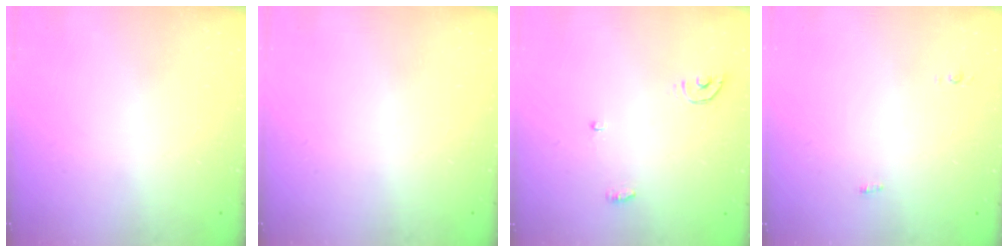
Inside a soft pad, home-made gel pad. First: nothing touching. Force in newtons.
{"total": 0.0}
{"total": 4.5, "press": 4.5, "slide": 0.3}
{"total": 3.2, "press": 3.0, "slide": 1.0}